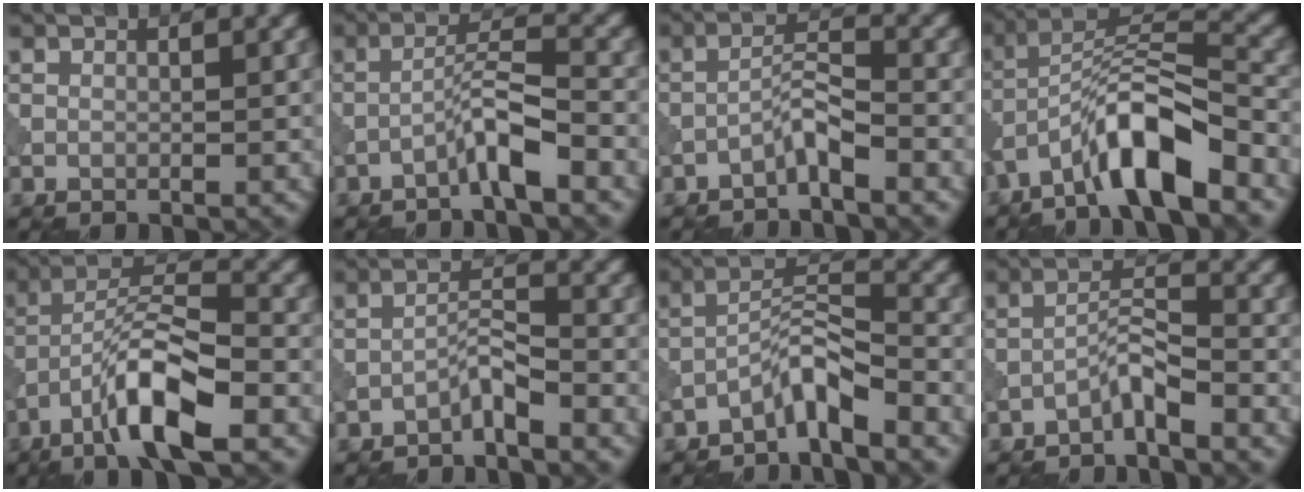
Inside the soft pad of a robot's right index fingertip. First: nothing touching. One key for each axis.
{"total": 3.6, "fx": -2.2, "fy": 0.2, "fz": 2.8, "tx": -0.052, "ty": 0.019, "tz": -0.049}
{"total": 2.5, "fx": -1.8, "fy": 0.2, "fz": 1.7, "tx": -0.034, "ty": 0.015, "tz": -0.040}
{"total": 8.9, "fx": -5.4, "fy": 2.3, "fz": 6.7, "tx": -0.115, "ty": 0.018, "tz": -0.102}
{"total": 8.5, "fx": -4.5, "fy": 2.1, "fz": 6.8, "tx": -0.121, "ty": 0.016, "tz": -0.089}
{"total": 2.1, "fx": -1.7, "fy": 0.1, "fz": 1.3, "tx": -0.025, "ty": 0.015, "tz": -0.035}
{"total": 4.1, "fx": -3.1, "fy": 0.6, "fz": 2.6, "tx": -0.047, "ty": 0.017, "tz": -0.066}
{"total": 2.6, "fx": -2.0, "fy": 0.2, "fz": 1.6, "tx": -0.032, "ty": 0.015, "tz": -0.042}